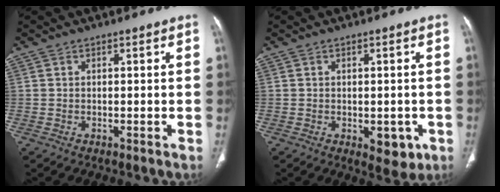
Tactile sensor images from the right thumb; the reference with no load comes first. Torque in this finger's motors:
{"motor_torque": [0.74, 0.91, -0.13, 0.01, 0.07]}